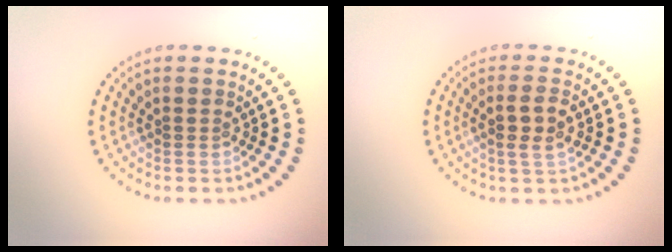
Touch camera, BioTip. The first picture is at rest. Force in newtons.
{"total": 2.4, "press": 2.3, "slide": 0.8}